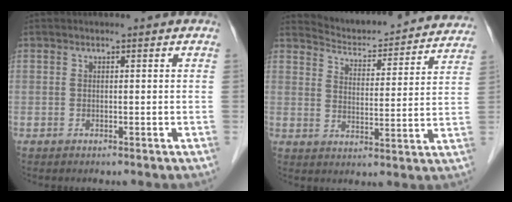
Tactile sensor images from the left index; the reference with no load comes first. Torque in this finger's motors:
{"motor_torque": [0.10, -0.42, -0.06, -0.03]}